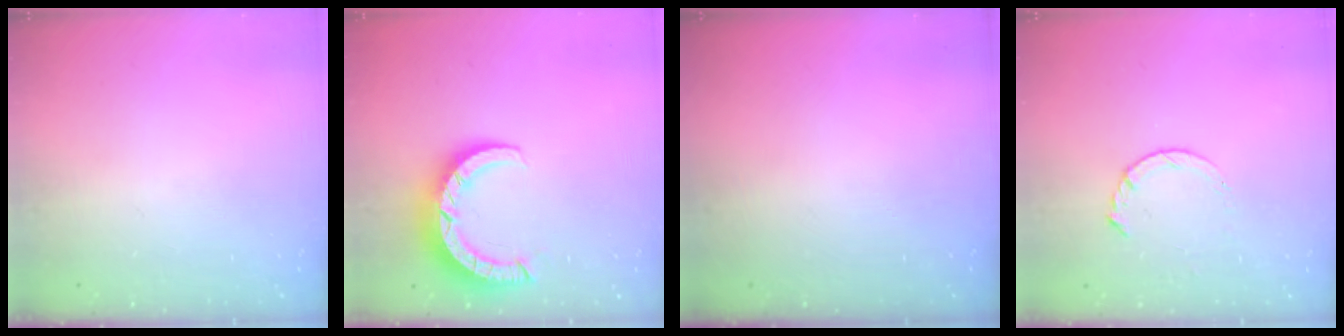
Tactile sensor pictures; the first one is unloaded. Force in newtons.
{"total": 8.9, "press": 8.8, "slide": 1.1}
{"total": 0.0}
{"total": 4.7, "press": 4.7, "slide": 0.6}